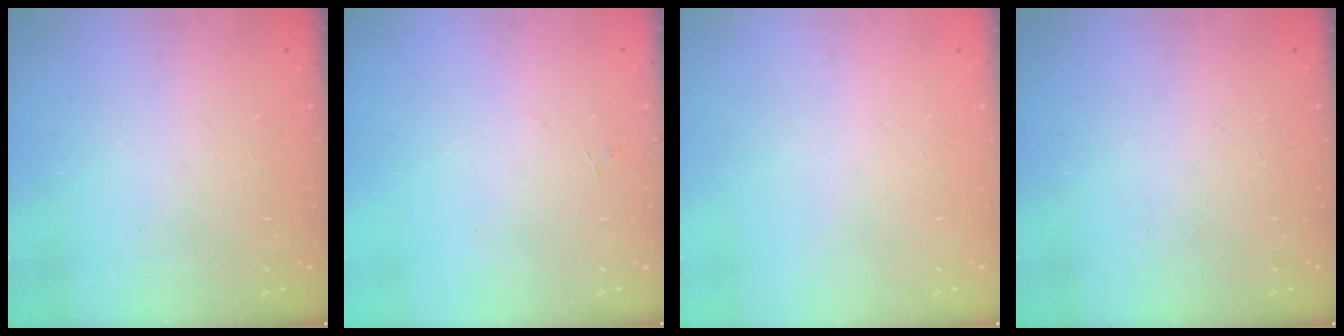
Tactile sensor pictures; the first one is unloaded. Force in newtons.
{"total": 3.9, "press": 3.9, "slide": 0.3}
{"total": 0.0}
{"total": 0.0}